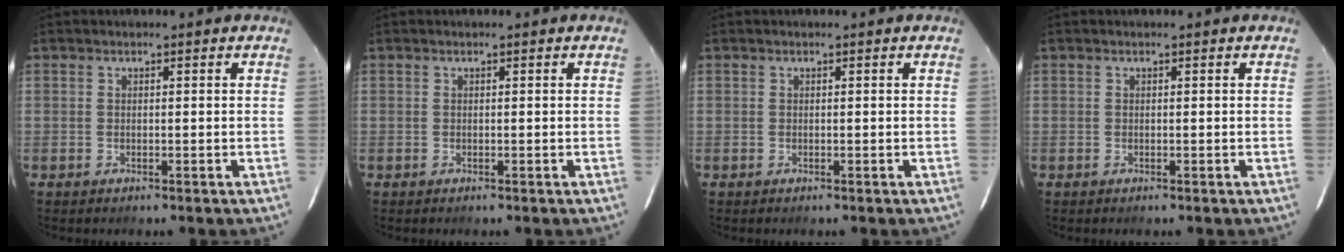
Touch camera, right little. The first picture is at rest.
{"total": 0.0}
{"total": 0.0}
{"total": 0.0}